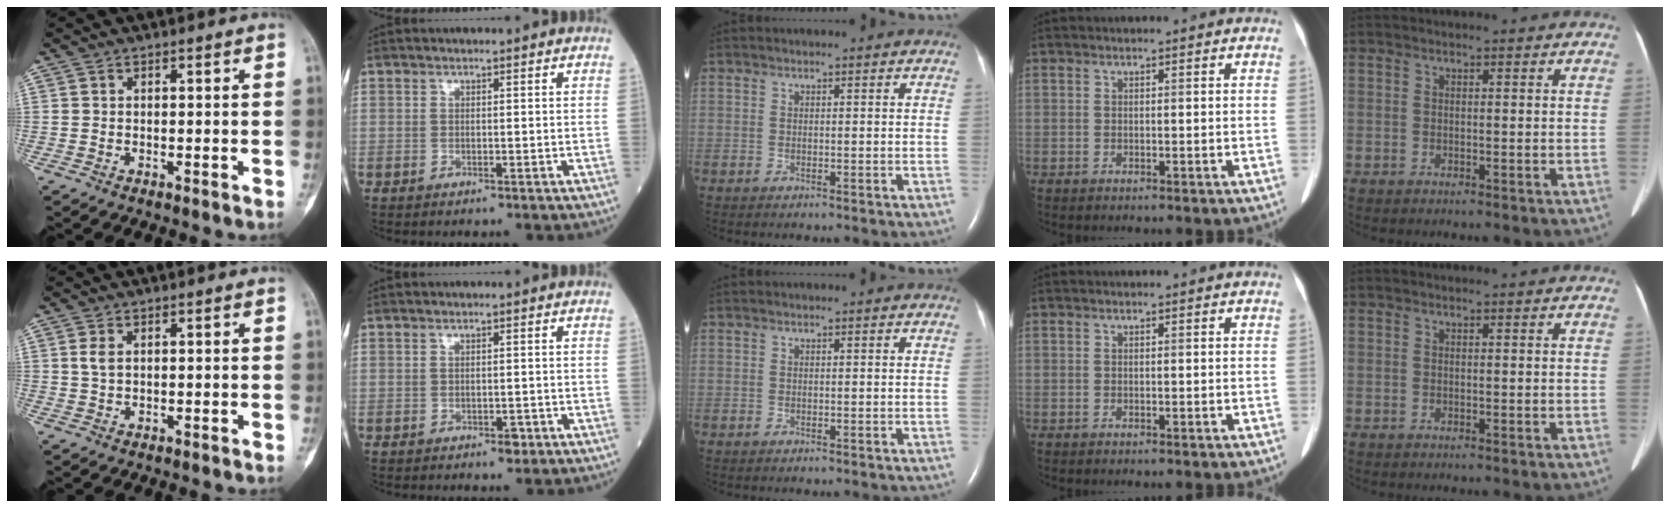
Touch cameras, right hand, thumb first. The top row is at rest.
{"thumb": {"total": 2.1, "force": [0.4, 1.3, 1.6], "torque": [-0.035, 0.003, 0.009]}, "index": {"total": 1.3, "force": [-0.7, 0.6, 0.9], "torque": [-0.010, 0.000, -0.008]}}